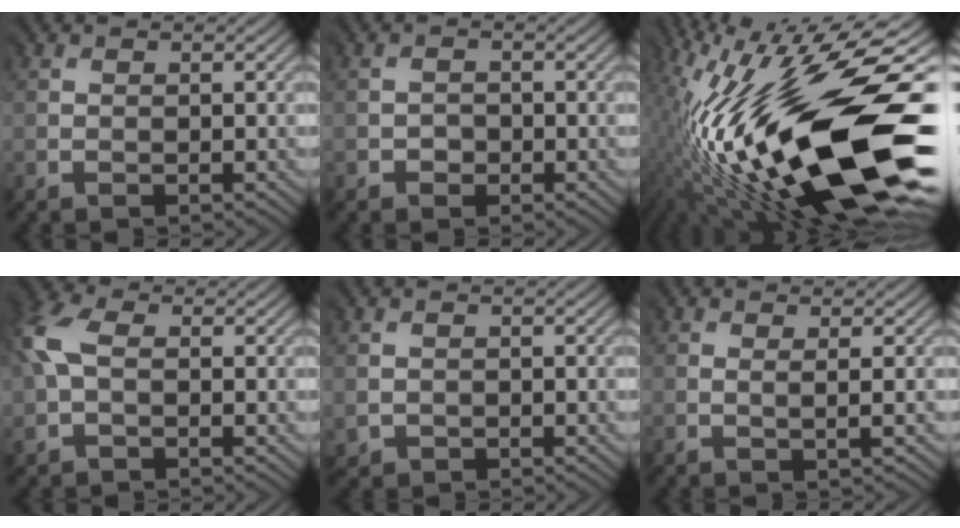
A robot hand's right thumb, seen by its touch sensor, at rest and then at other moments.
{"total": 1.3, "force": [-0.8, 1.1, 0.1], "torque": [0.002, -0.003, -0.013]}
{"total": 21.9, "force": [-2.9, 8.2, 20.1], "torque": [-0.378, -0.015, -0.055]}
{"total": 5.4, "force": [0.5, 3.5, 4.1], "torque": [-0.124, 0.014, 0.000]}
{"total": 1.4, "force": [-0.1, 1.3, 0.3], "torque": [-0.014, -0.003, 0.003]}
{"total": 0.9, "force": [0.1, 0.1, 0.9], "torque": [-0.017, 0.002, -0.003]}